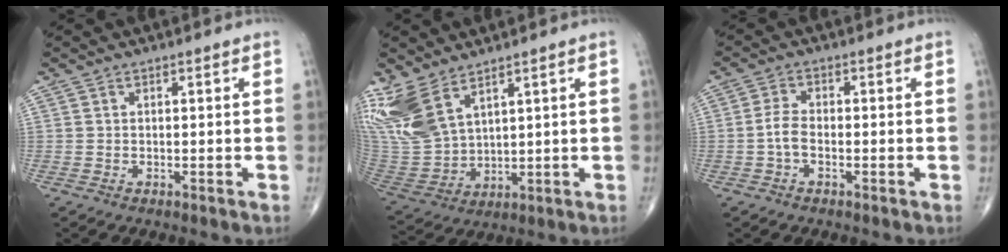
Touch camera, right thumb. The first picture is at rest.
{"total": 14.3, "force": [8.8, 7.1, 8.8], "torque": [-0.199, -0.037, 0.199]}
{"total": 3.2, "force": [-0.9, 1.7, 2.6], "torque": [-0.055, 0.011, -0.023]}